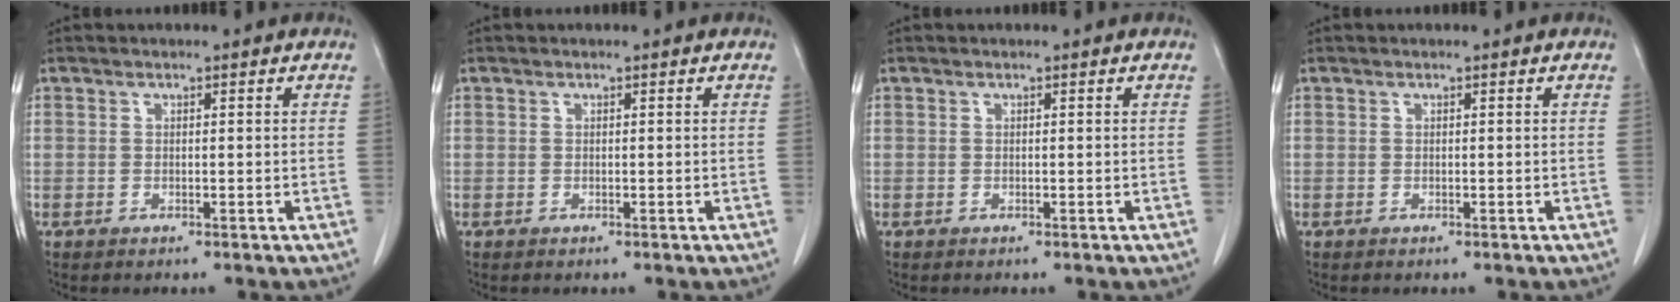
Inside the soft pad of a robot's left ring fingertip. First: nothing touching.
{"total": 0.0}
{"total": 0.0}
{"total": 0.0}